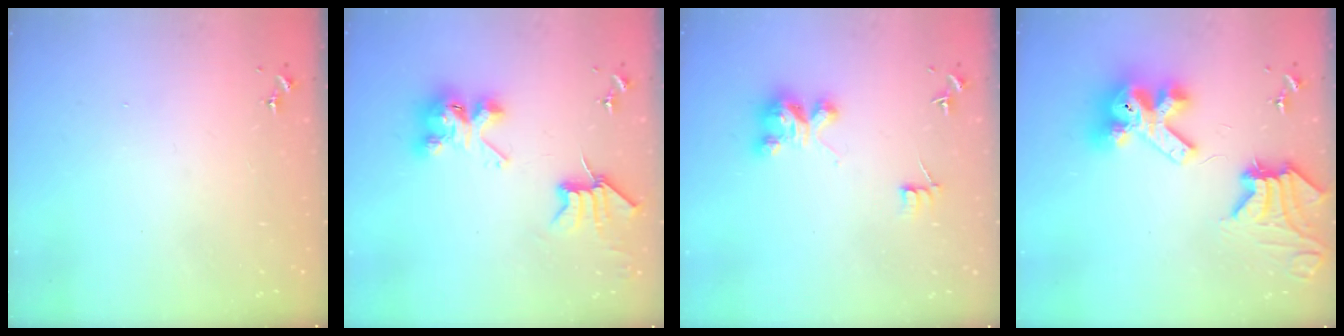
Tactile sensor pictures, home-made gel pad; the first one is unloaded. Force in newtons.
{"total": 8.1, "press": 8.1, "slide": 0.4}
{"total": 6.3, "press": 6.3, "slide": 0.3}
{"total": 15.6, "press": 15.4, "slide": 2.0}